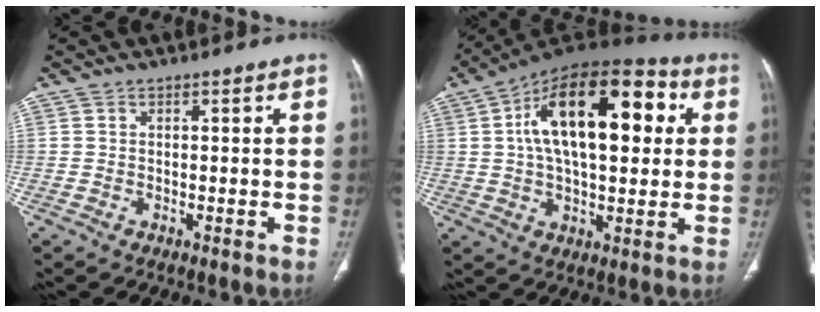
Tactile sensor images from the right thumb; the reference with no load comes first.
{"total": 23.3, "force": [5.2, 11.4, 19.7], "torque": [-0.292, 0.022, 0.071]}